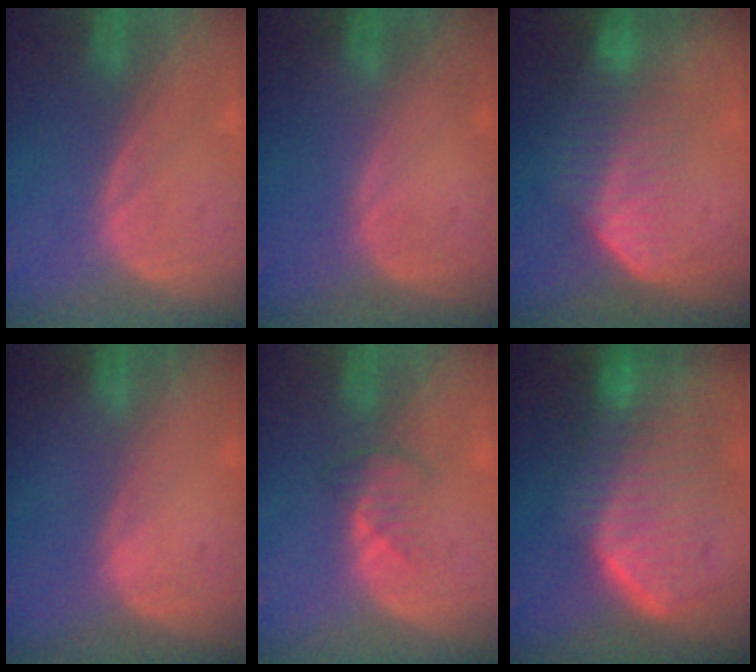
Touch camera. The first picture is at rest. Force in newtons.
{"total": 0.0}
{"total": 7.2, "press": 6.2, "slide": 3.7}
{"total": 0.0}
{"total": 2.8, "press": 2.7, "slide": 0.8}
{"total": 10.0, "press": 9.0, "slide": 4.4}